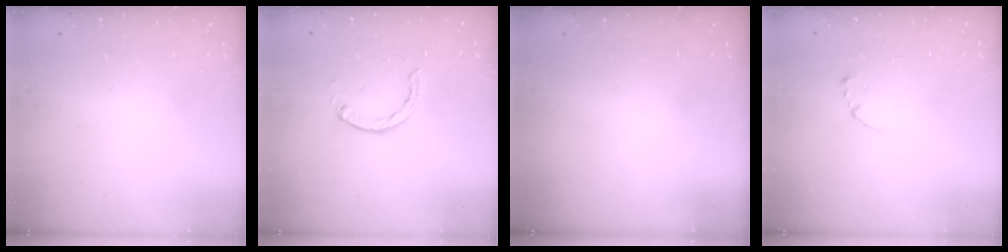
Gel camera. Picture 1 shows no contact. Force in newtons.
{"total": 2.7, "press": 2.7, "slide": 0.5}
{"total": 0.0}
{"total": 2.7, "press": 2.7, "slide": 0.3}